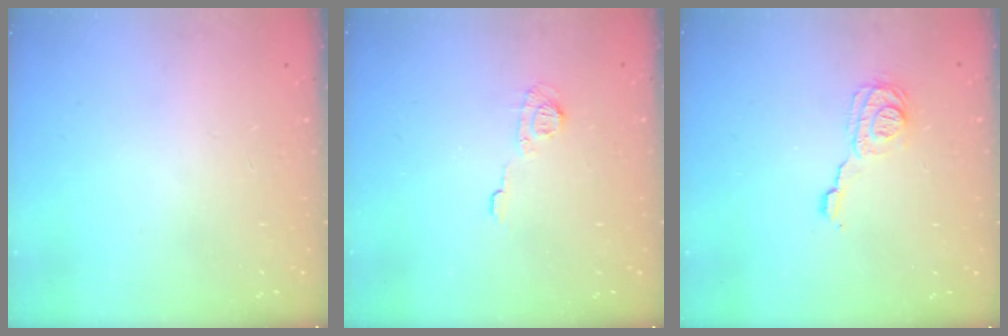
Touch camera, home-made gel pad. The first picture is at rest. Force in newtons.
{"total": 7.1, "press": 7.1, "slide": 0.7}
{"total": 10.3, "press": 10.2, "slide": 1.3}